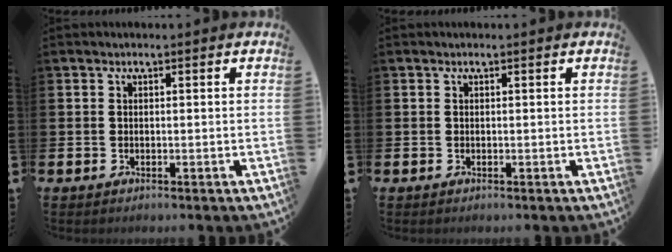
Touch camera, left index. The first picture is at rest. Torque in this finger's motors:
{"motor_torque": [-0.28, -0.09, 0.03, 0.00]}